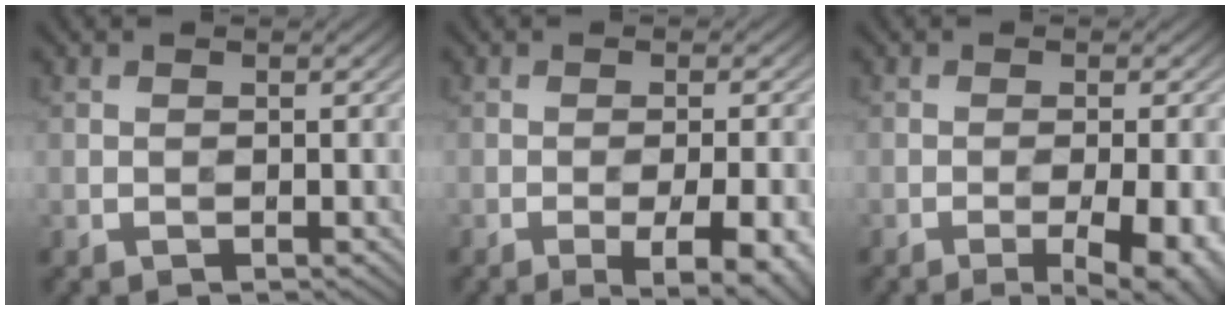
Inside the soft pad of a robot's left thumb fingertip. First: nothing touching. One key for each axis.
{"total": 8.2, "fx": -3.7, "fy": 2.2, "fz": 7.0, "tx": -0.103, "ty": -0.001, "tz": -0.036}
{"total": 7.1, "fx": -2.8, "fy": 1.8, "fz": 6.2, "tx": -0.092, "ty": -0.005, "tz": -0.032}